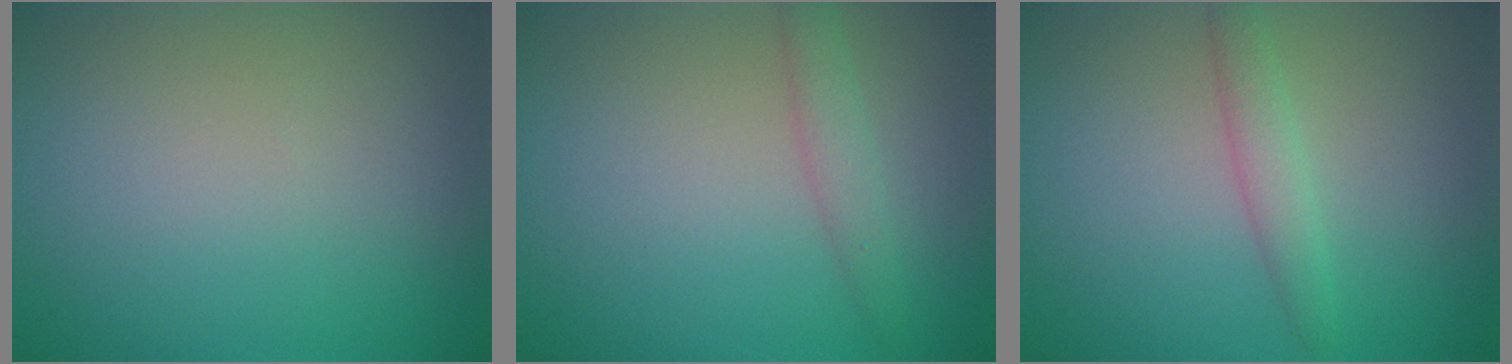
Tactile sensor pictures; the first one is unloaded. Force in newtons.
{"total": 1.8, "press": 1.8, "slide": 0.0}
{"total": 2.0, "press": 2.0, "slide": 0.0}